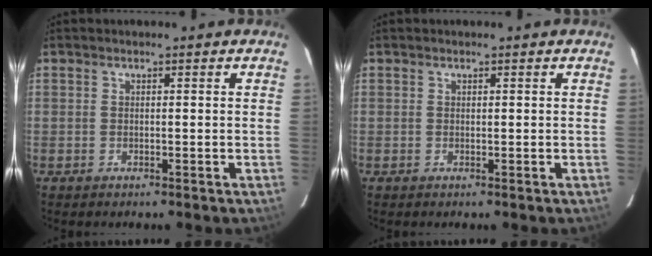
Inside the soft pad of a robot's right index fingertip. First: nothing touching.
{"total": 0.0}